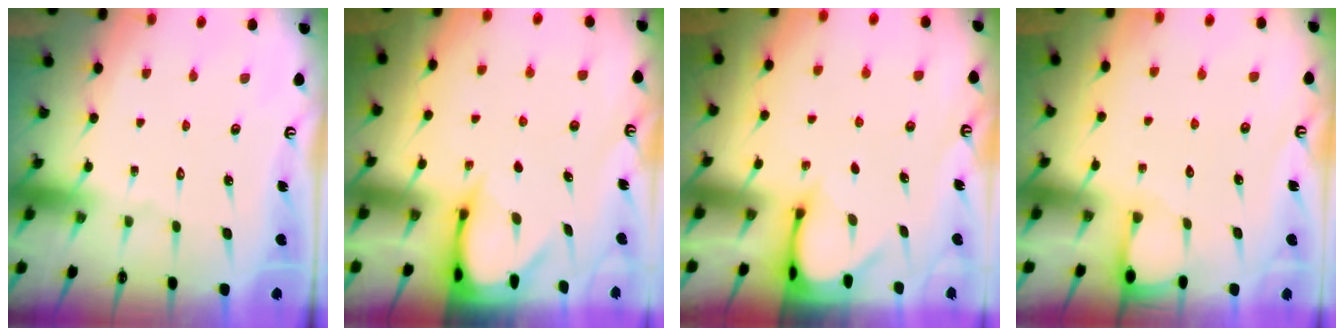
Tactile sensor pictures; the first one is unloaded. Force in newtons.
{"total": 3.3, "press": 3.3, "slide": 0.3}
{"total": 3.2, "press": 3.2, "slide": 0.3}
{"total": 2.0, "press": 2.0, "slide": 0.2}